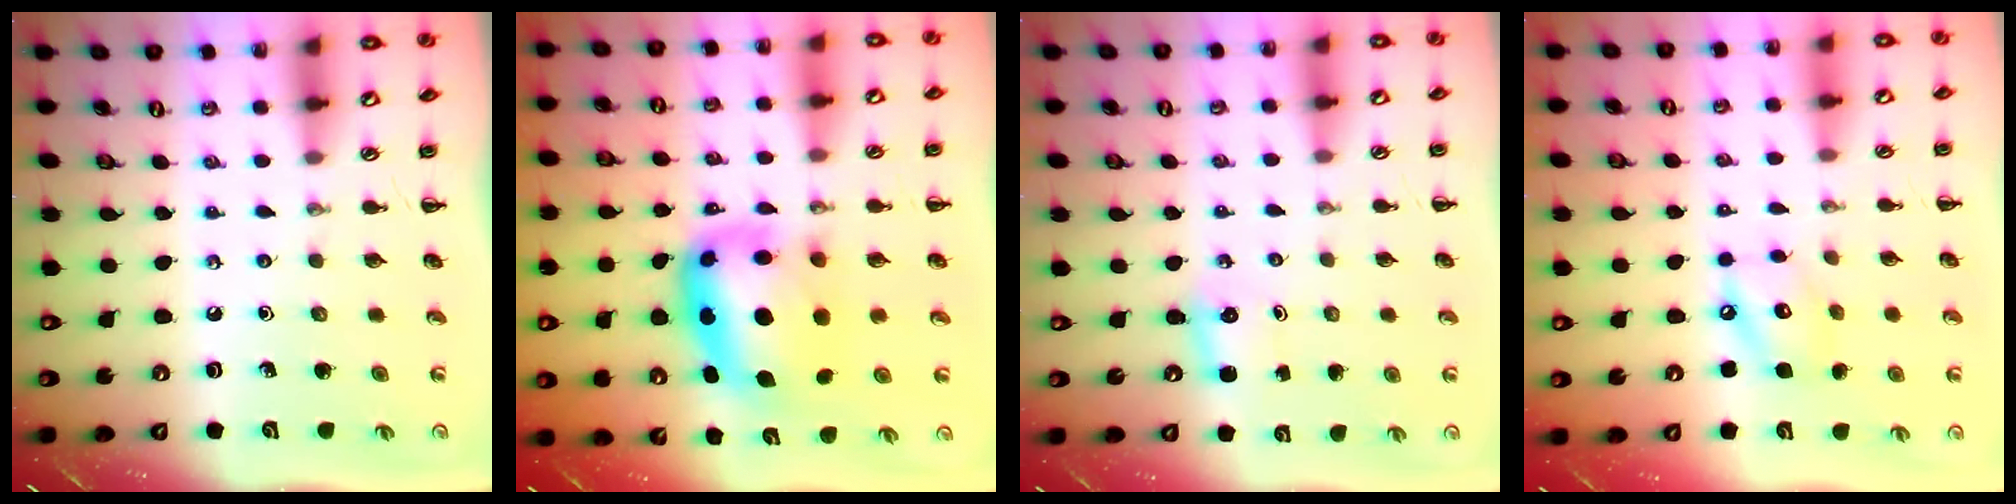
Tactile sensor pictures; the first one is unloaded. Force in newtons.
{"total": 12.0, "press": 11.6, "slide": 3.2}
{"total": 2.5, "press": 2.4, "slide": 0.8}
{"total": 8.6, "press": 8.5, "slide": 0.8}